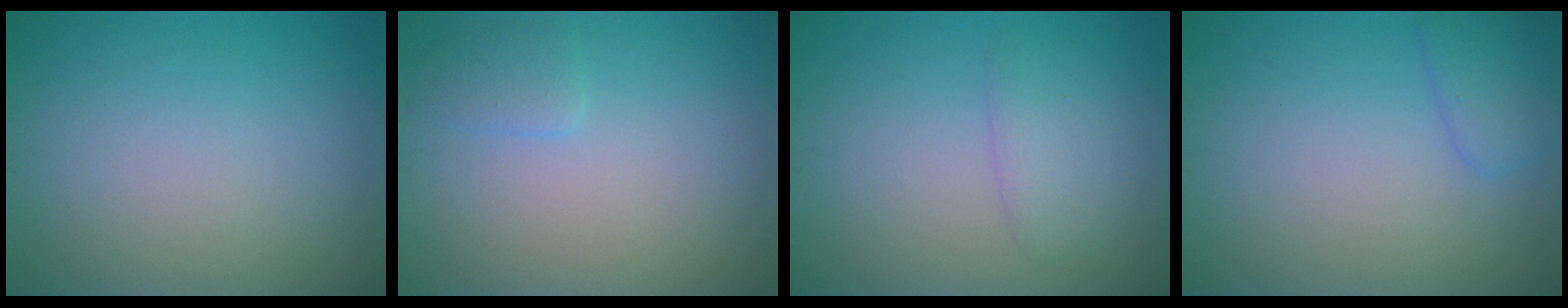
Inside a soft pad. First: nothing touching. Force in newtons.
{"total": 1.4, "press": 1.4, "slide": 0.1}
{"total": 2.2, "press": 2.2, "slide": 0.2}
{"total": 2.0, "press": 2.0, "slide": 0.1}